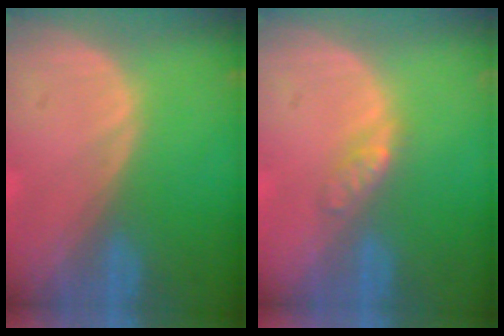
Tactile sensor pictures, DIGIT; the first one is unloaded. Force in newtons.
{"total": 2.4, "press": 2.4, "slide": 0.2}